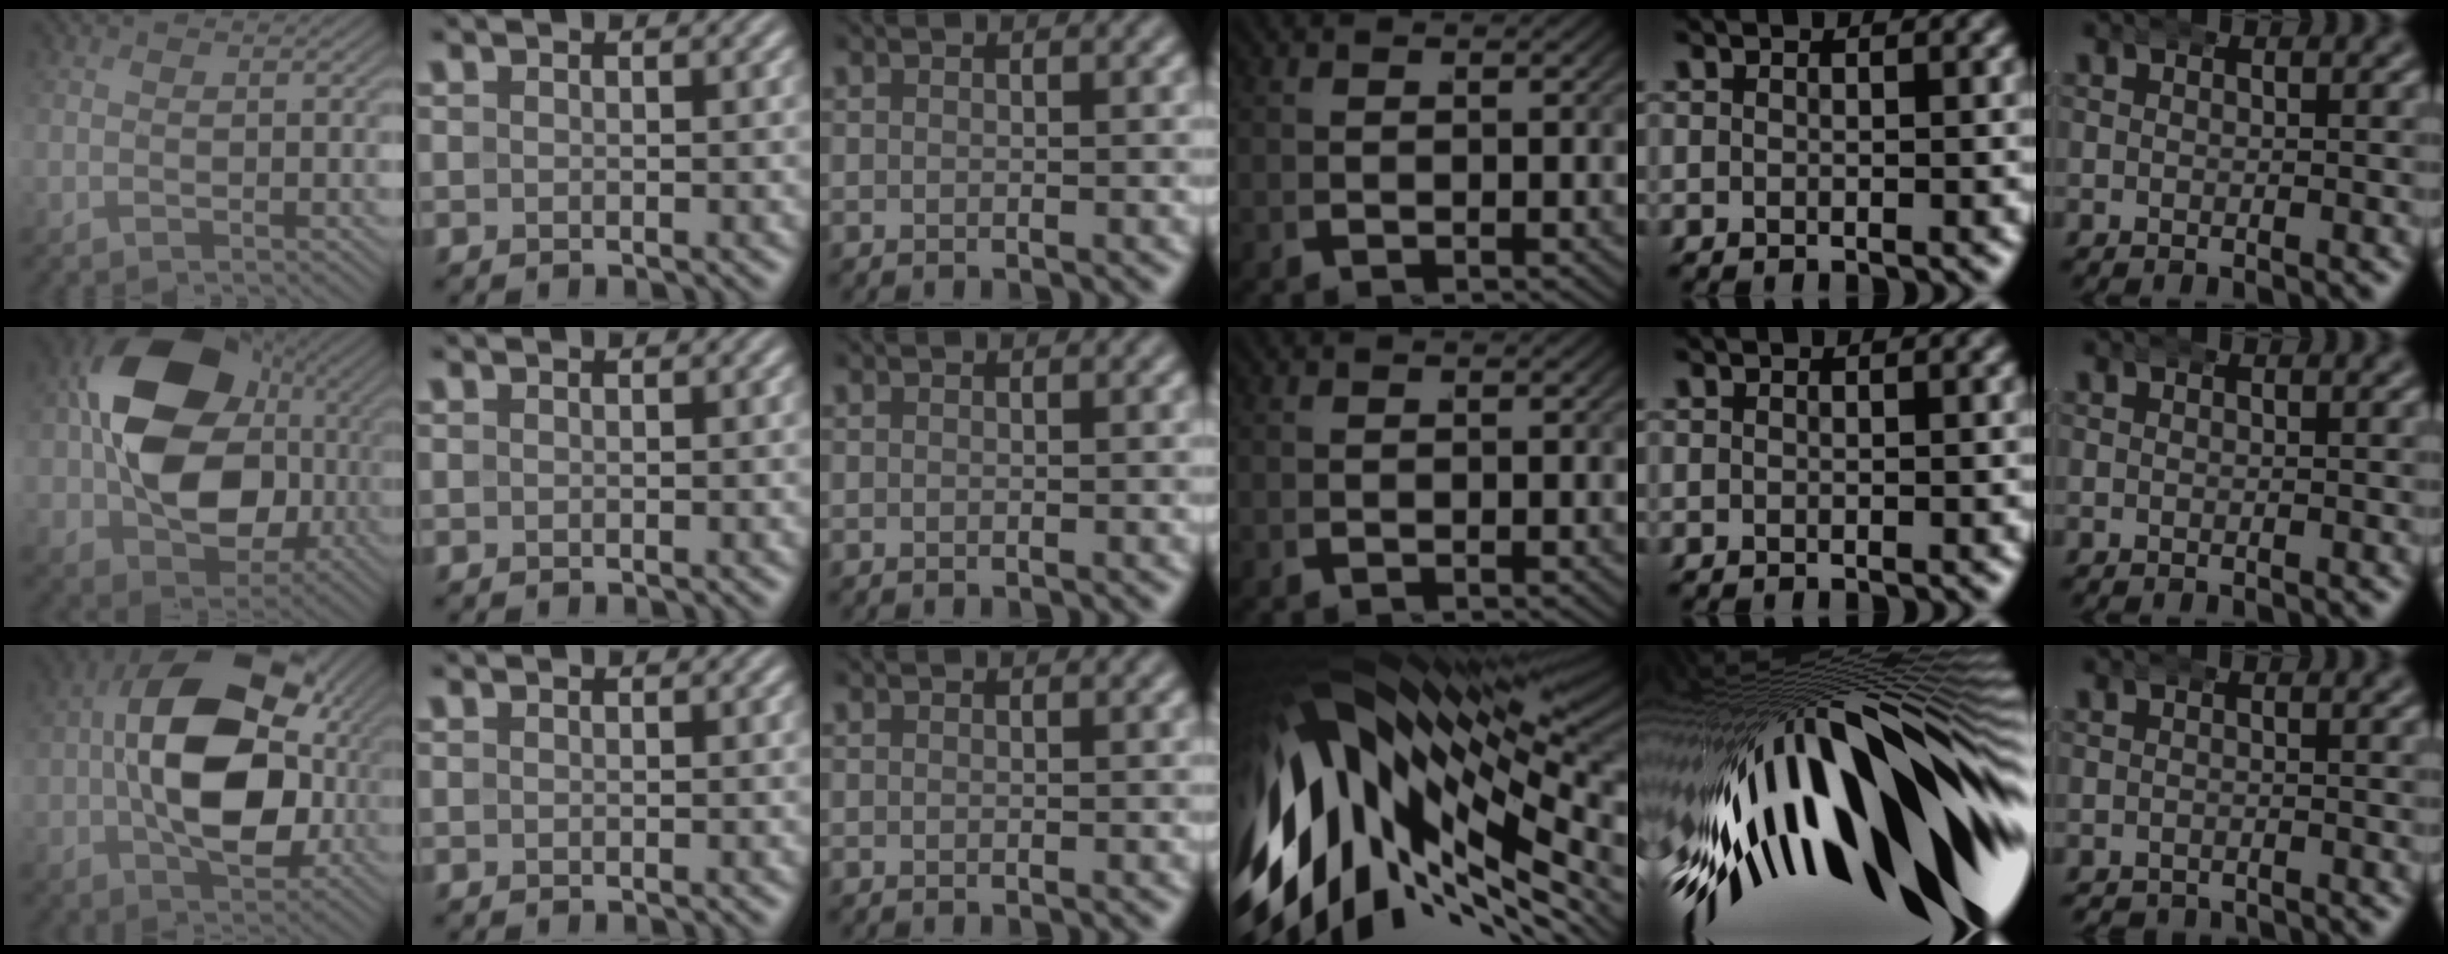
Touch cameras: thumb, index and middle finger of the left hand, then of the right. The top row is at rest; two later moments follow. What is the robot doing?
{"motion": "wrap", "object": "bandana"}